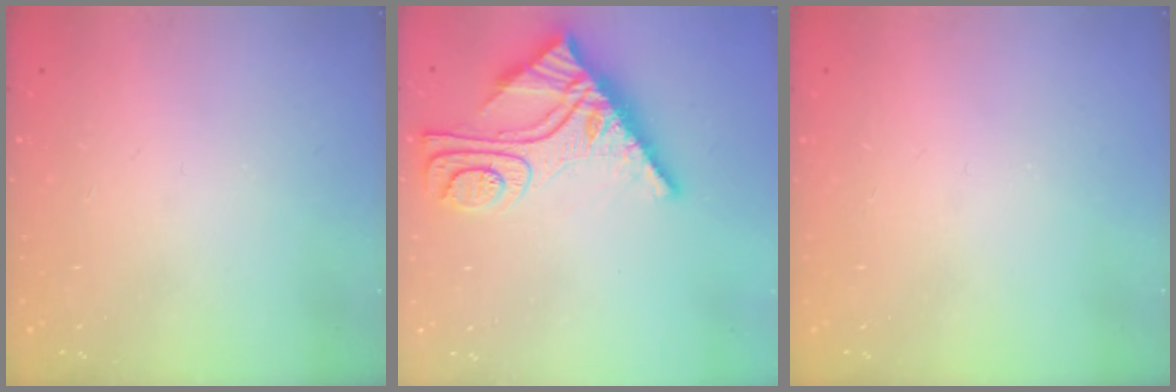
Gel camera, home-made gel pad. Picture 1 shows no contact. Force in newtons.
{"total": 13.2, "press": 13.1, "slide": 1.5}
{"total": 0.0}